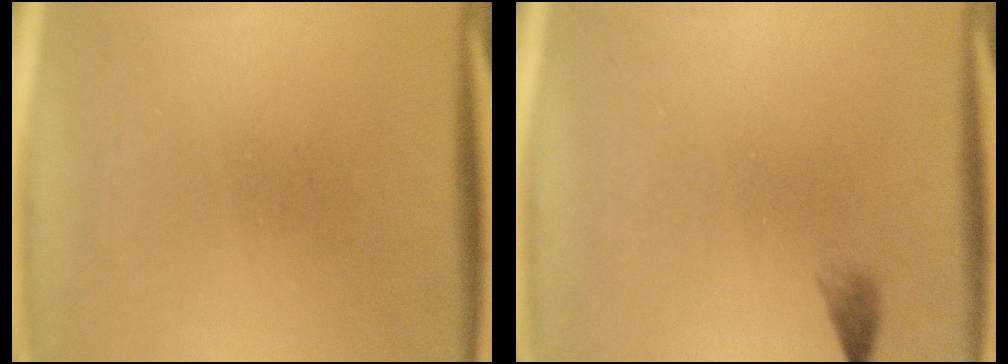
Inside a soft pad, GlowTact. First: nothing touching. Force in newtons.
{"total": 1.0}